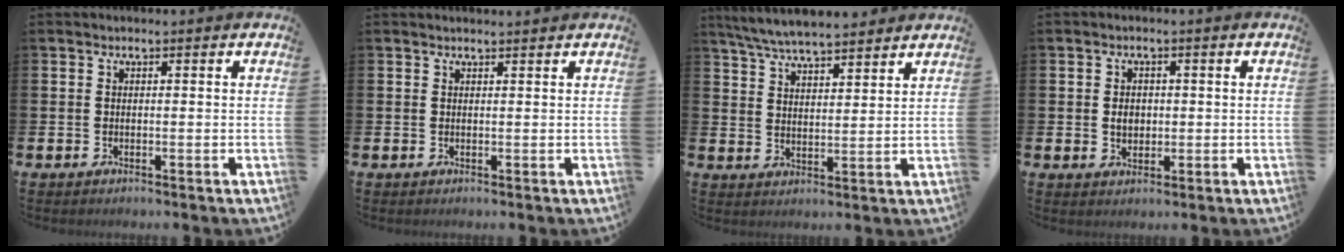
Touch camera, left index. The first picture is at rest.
{"total": 0.8, "force": [0.8, -0.1, 0.0], "torque": [0.012, -0.007, 0.012]}
{"total": 6.3, "force": [6.0, 0.6, 1.6], "torque": [-0.051, -0.025, 0.110]}
{"total": 2.4, "force": [0.2, 1.9, 1.3], "torque": [-0.010, 0.003, -0.004]}